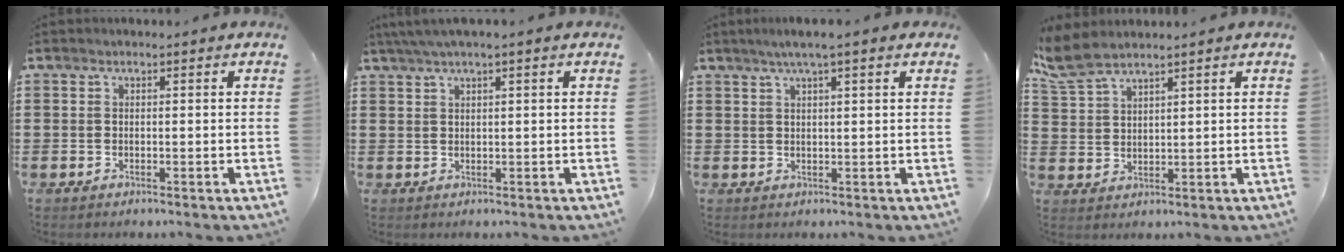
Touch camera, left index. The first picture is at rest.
{"total": 2.2, "force": [1.1, 0.0, 1.9], "torque": [-0.035, 0.000, 0.020]}
{"total": 2.8, "force": [1.7, 0.0, 2.3], "torque": [-0.046, 0.003, 0.029]}
{"total": 5.0, "force": [4.0, 1.3, 2.6], "torque": [-0.065, -0.002, 0.075]}